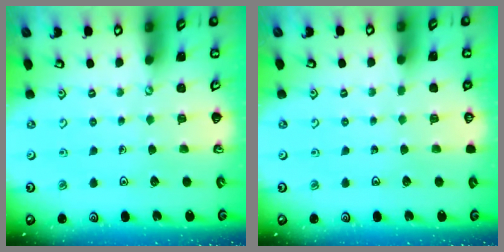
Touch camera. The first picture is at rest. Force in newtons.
{"total": 0.0}